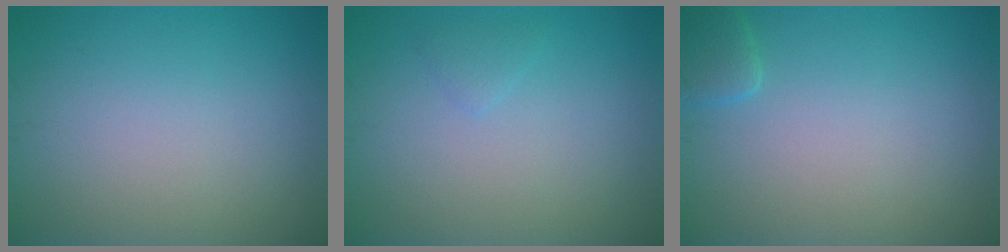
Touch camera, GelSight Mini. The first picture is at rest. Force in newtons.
{"total": 0.7, "press": 0.7, "slide": 0.0}
{"total": 1.6, "press": 1.6, "slide": 0.1}